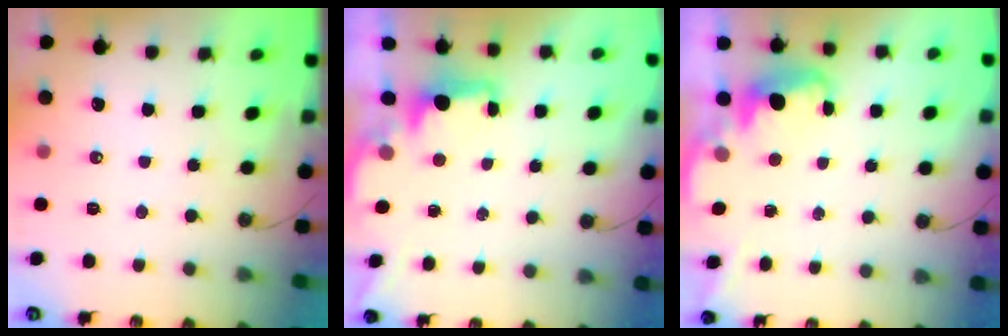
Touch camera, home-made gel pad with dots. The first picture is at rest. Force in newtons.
{"total": 1.9, "press": 1.7, "slide": 0.8}
{"total": 2.8, "press": 2.6, "slide": 0.8}